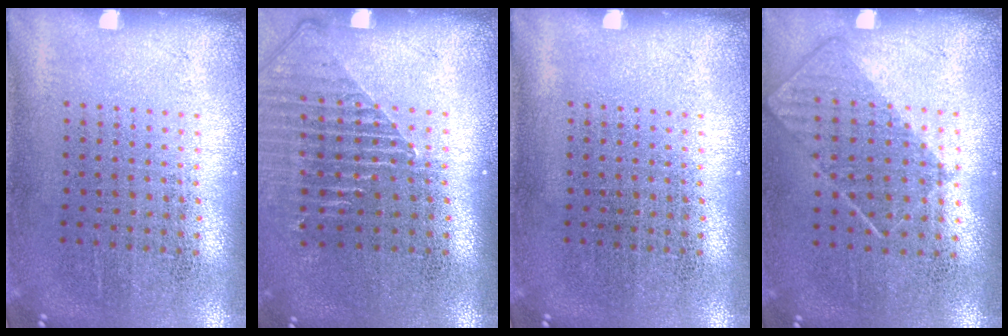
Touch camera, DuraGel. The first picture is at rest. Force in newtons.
{"total": 1.5, "press": 1.3, "slide": 0.6}
{"total": 0.0}
{"total": 0.8, "press": 0.7, "slide": 0.4}